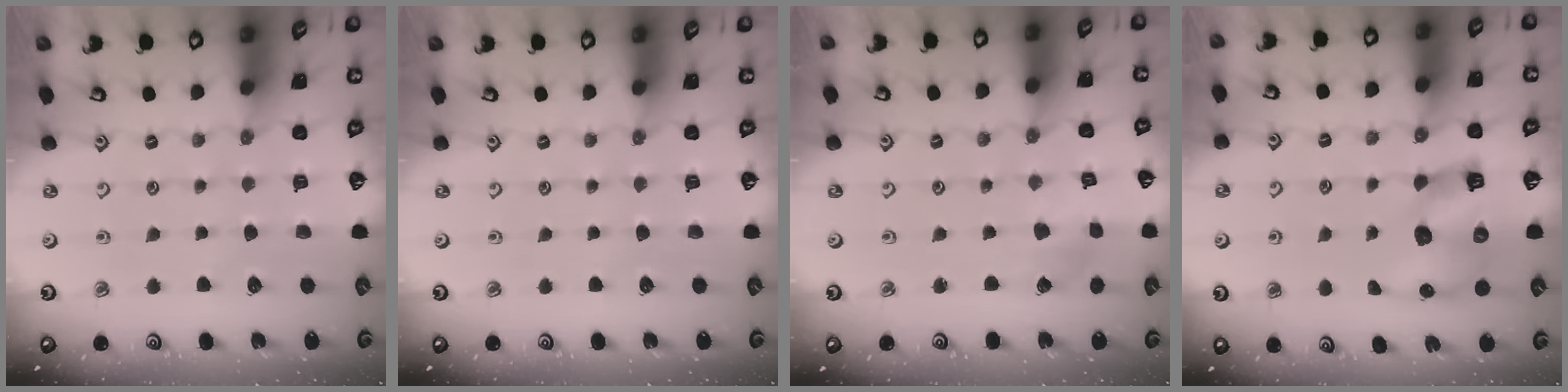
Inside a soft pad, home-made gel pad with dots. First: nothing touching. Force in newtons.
{"total": 0.0}
{"total": 2.6, "press": 2.6, "slide": 0.3}
{"total": 10.3, "press": 10.3, "slide": 0.9}